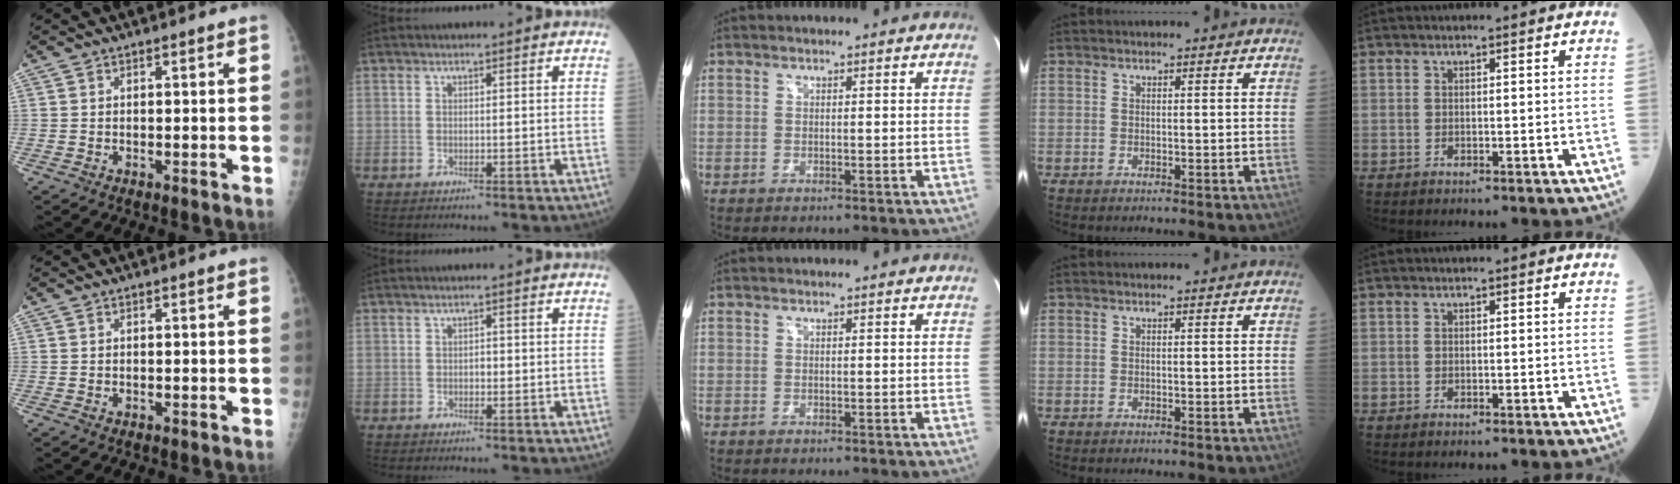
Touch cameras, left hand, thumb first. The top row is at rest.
{"index": {"total": 0.7, "force": [0.0, 0.5, 0.6], "torque": [-0.011, 0.001, 0.000]}}